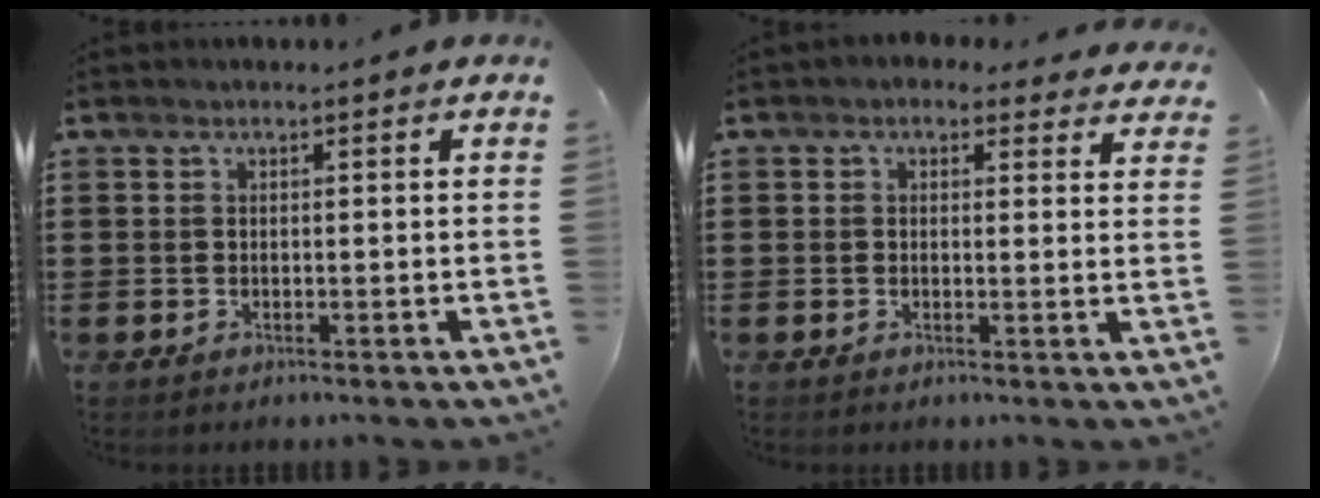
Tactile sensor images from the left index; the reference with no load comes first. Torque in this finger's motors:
{"motor_torque": [1.07, -1.08, 0.17, -0.01]}